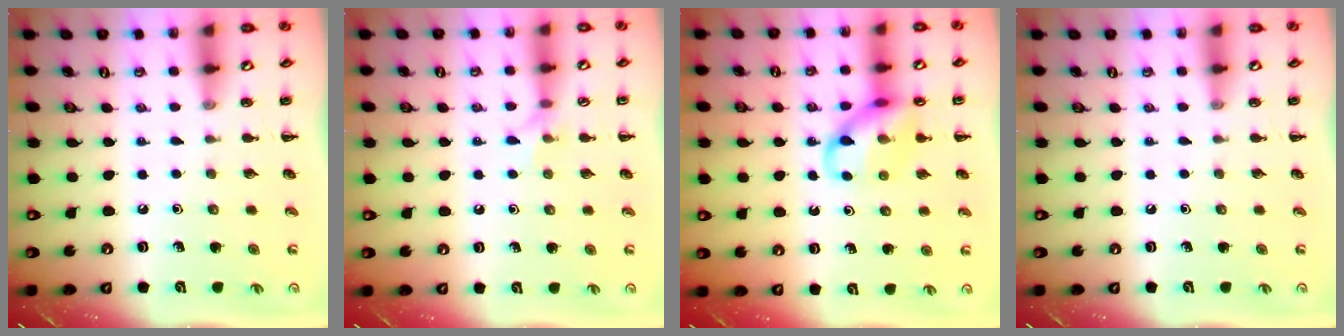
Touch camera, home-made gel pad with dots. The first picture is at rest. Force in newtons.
{"total": 5.5, "press": 5.4, "slide": 0.9}
{"total": 12.1, "press": 11.9, "slide": 1.7}
{"total": 0.0}